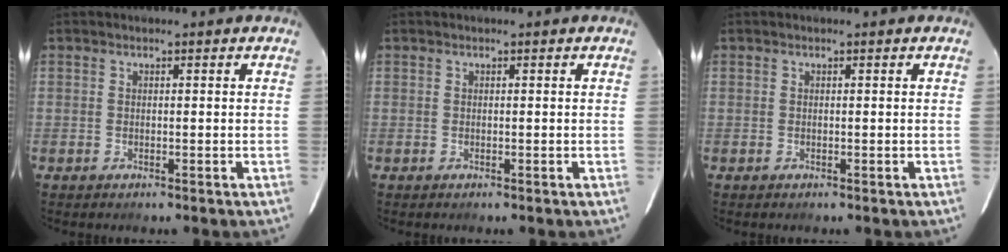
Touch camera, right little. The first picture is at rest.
{"total": 0.0}
{"total": 0.0}